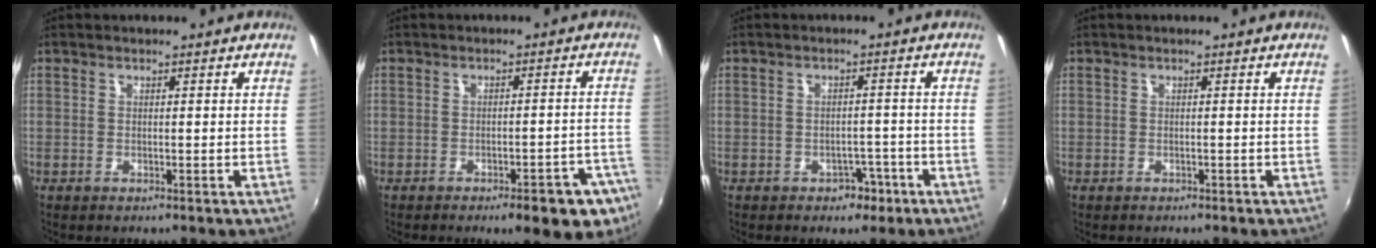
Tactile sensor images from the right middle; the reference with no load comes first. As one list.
[{"total": 8.2, "force": [-5.3, 3.0, 5.4], "torque": [-0.065, 0.008, -0.054]}, {"total": 3.7, "force": [-2.3, 2.6, 1.2], "torque": [-0.027, 0.006, -0.022]}, {"total": 0.6, "force": [-0.5, 0.4, 0.0], "torque": [-0.002, 0.000, -0.007]}]